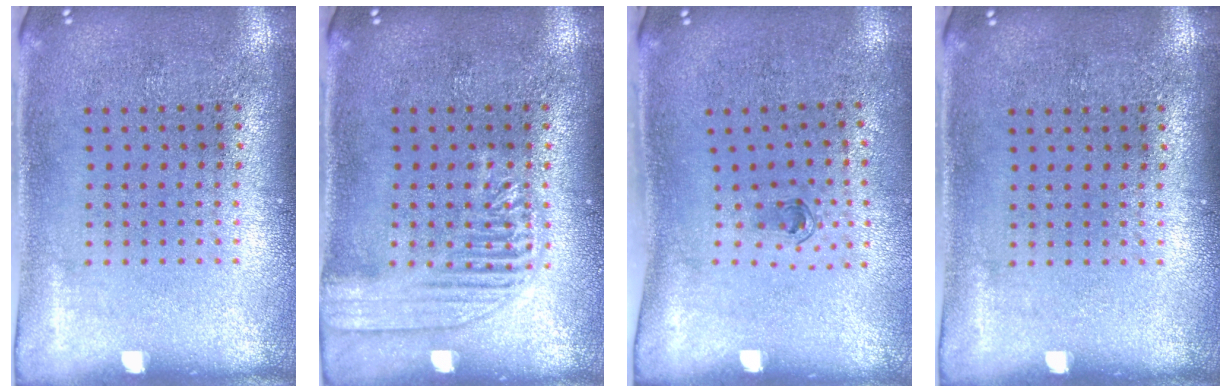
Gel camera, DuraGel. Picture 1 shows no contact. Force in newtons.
{"total": 2.4, "press": 2.4, "slide": 0.3}
{"total": 0.6, "press": 0.3, "slide": 0.6}
{"total": 0.0}